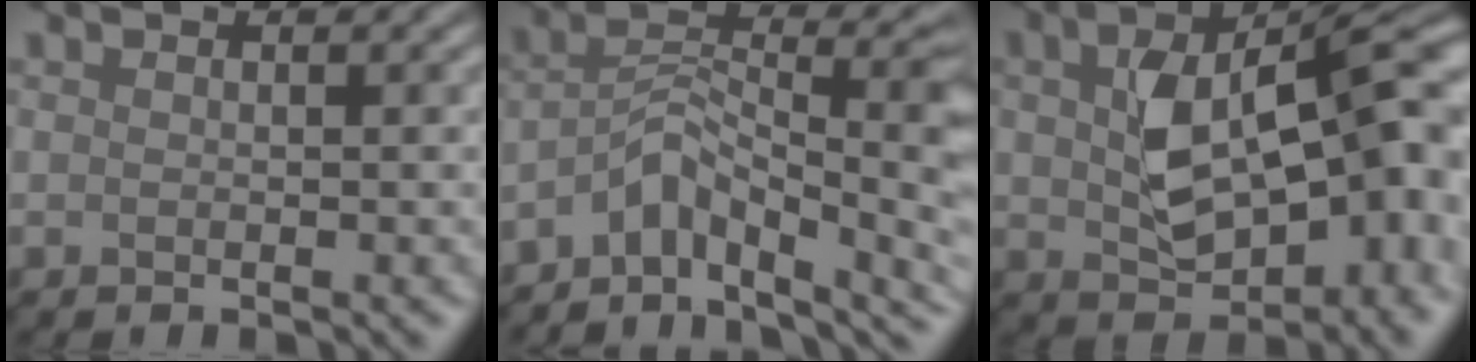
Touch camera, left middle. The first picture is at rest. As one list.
[{"total": 6.9, "force": [-4.4, 1.6, 5.0], "torque": [-0.091, 0.010, -0.060]}, {"total": 9.9, "force": [0.6, 5.0, 8.5], "torque": [-0.152, 0.004, 0.037]}]